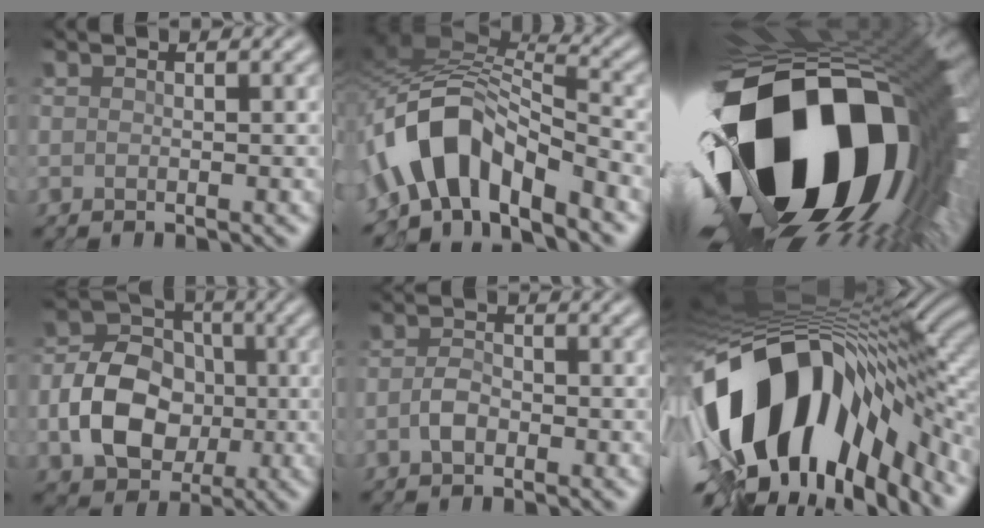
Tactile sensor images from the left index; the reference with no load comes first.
{"total": 8.5, "force": [-4.0, 3.8, 6.5], "torque": [-0.112, 0.018, -0.079]}
{"total": 21.9, "force": [-3.3, 12.4, 17.8], "torque": [-0.357, -0.086, -0.030]}
{"total": 8.3, "force": [-1.8, 6.1, 5.3], "torque": [-0.092, 0.005, -0.035]}
{"total": 1.8, "force": [-0.6, 1.0, 1.3], "torque": [-0.031, 0.007, -0.017]}
{"total": 16.6, "force": [-4.9, 9.3, 12.8], "torque": [-0.232, -0.019, -0.078]}